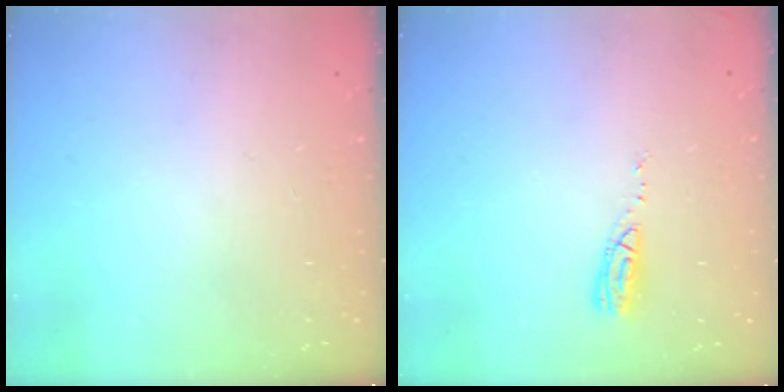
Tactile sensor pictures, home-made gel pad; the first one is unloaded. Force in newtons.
{"total": 7.6, "press": 7.6, "slide": 0.7}